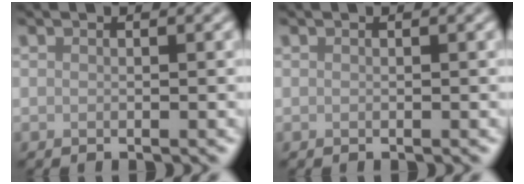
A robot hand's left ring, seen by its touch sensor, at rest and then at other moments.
{"total": 0.0}